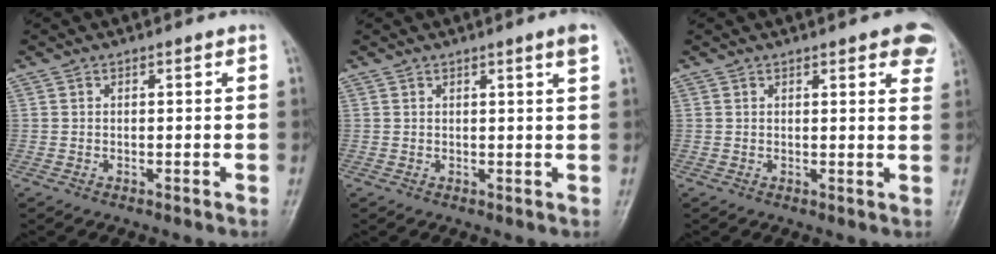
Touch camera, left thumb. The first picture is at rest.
{"total": 2.3, "force": [1.3, -0.4, 1.9], "torque": [-0.029, -0.009, 0.019]}
{"total": 6.6, "force": [3.9, 1.9, 5.0], "torque": [-0.039, -0.008, 0.037]}